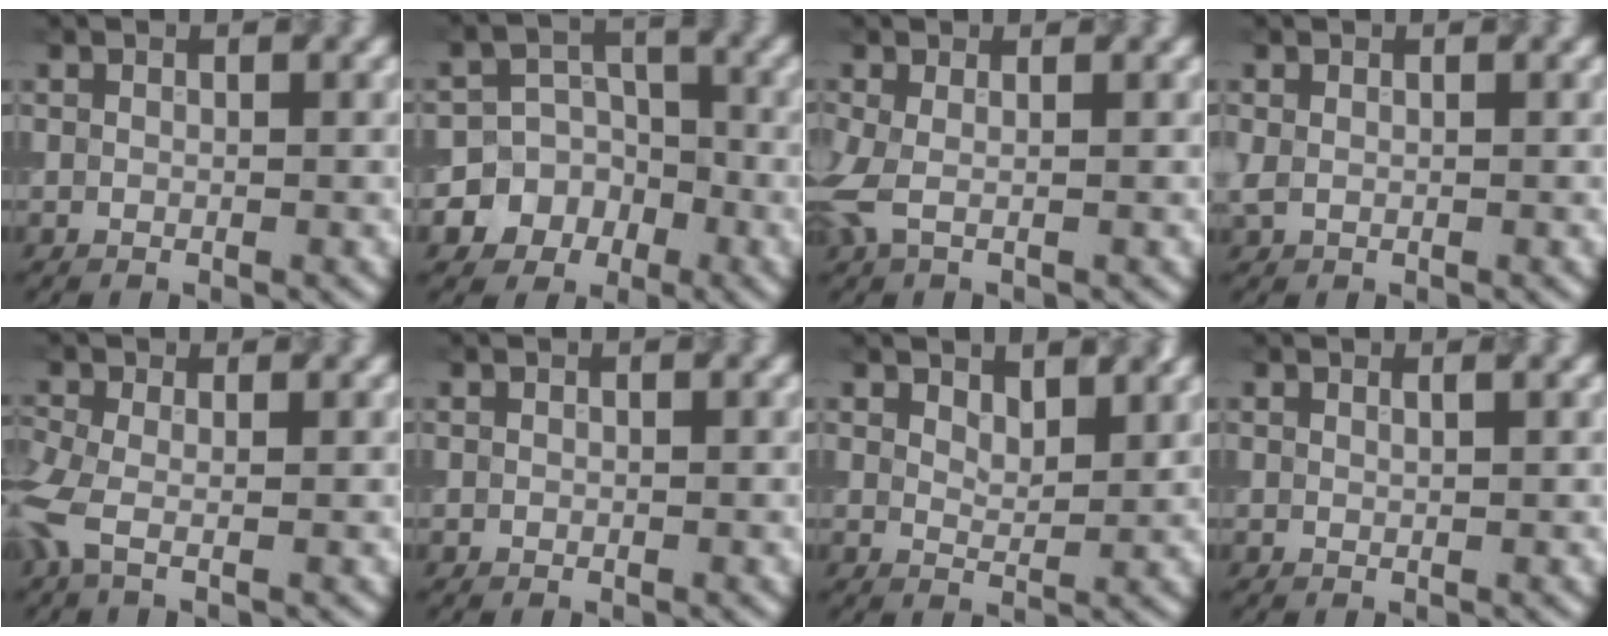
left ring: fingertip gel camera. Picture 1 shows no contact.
{"total": 8.0, "force": [-3.7, 6.9, 1.1], "torque": [-0.002, 0.000, -0.078]}
{"total": 2.0, "force": [0.0, 0.6, 1.9], "torque": [-0.048, -0.001, -0.006]}
{"total": 0.8, "force": [0.2, 0.5, 0.6], "torque": [-0.014, 0.001, 0.003]}
{"total": 2.9, "force": [-1.0, 1.0, 2.6], "torque": [-0.070, -0.008, -0.030]}
{"total": 0.0}
{"total": 2.3, "force": [1.8, 0.9, 1.1], "torque": [-0.018, -0.001, 0.032]}
{"total": 0.9, "force": [0.5, 0.3, 0.6], "torque": [-0.004, -0.001, 0.002]}